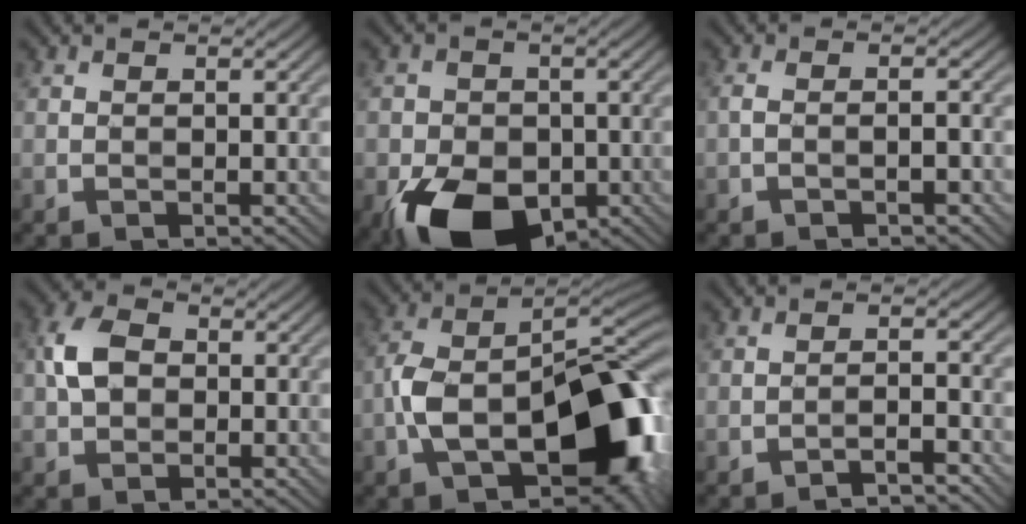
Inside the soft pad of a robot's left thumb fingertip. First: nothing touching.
{"total": 12.4, "force": [-5.8, 8.0, 7.5], "torque": [-0.128, -0.040, -0.100]}
{"total": 1.7, "force": [-1.1, 0.3, 1.2], "torque": [-0.024, 0.007, -0.024]}
{"total": 4.7, "force": [0.2, 3.6, 3.0], "torque": [-0.068, 0.008, -0.004]}
{"total": 17.8, "force": [-5.4, 9.9, 13.8], "torque": [-0.216, -0.024, -0.092]}
{"total": 2.5, "force": [-2.4, 0.1, 0.9], "torque": [-0.013, 0.009, -0.044]}